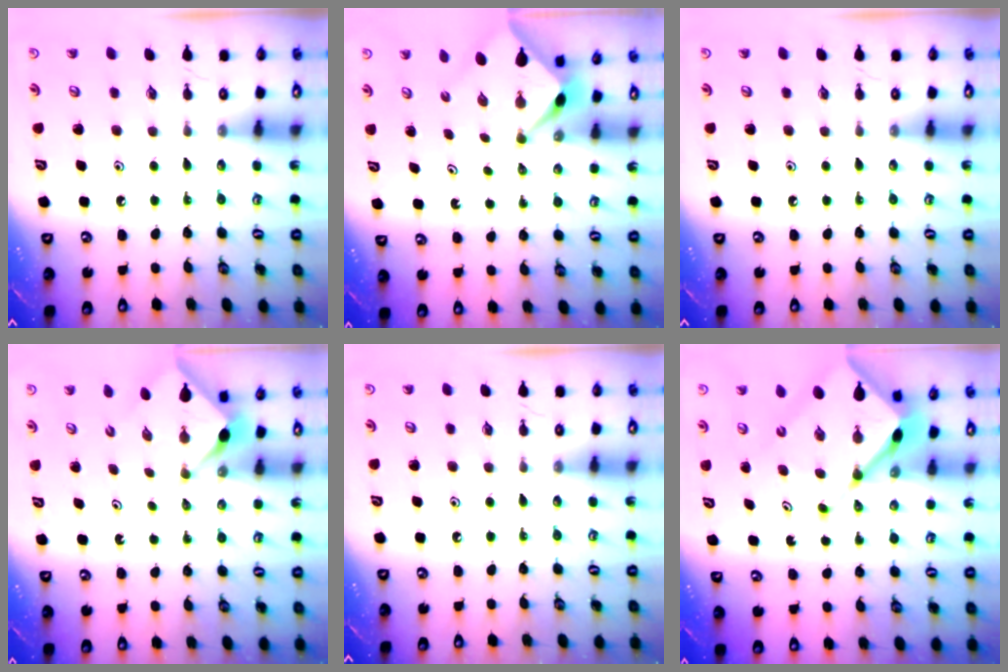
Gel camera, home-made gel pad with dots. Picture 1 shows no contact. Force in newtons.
{"total": 2.7, "press": 2.7, "slide": 0.3}
{"total": 0.0}
{"total": 3.1, "press": 3.1, "slide": 0.4}
{"total": 0.0}
{"total": 11.4, "press": 11.4, "slide": 1.2}